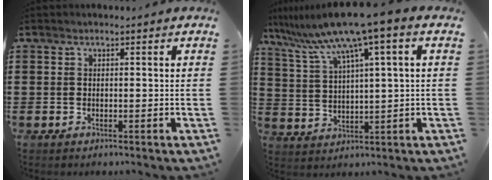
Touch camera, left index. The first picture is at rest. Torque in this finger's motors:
{"motor_torque": [0.67, 0.57, 1.05, 0.21]}